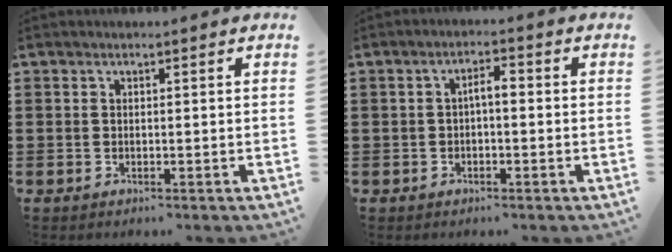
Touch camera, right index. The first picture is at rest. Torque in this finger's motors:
{"motor_torque": [0.48, -0.36, 0.10, 0.08]}